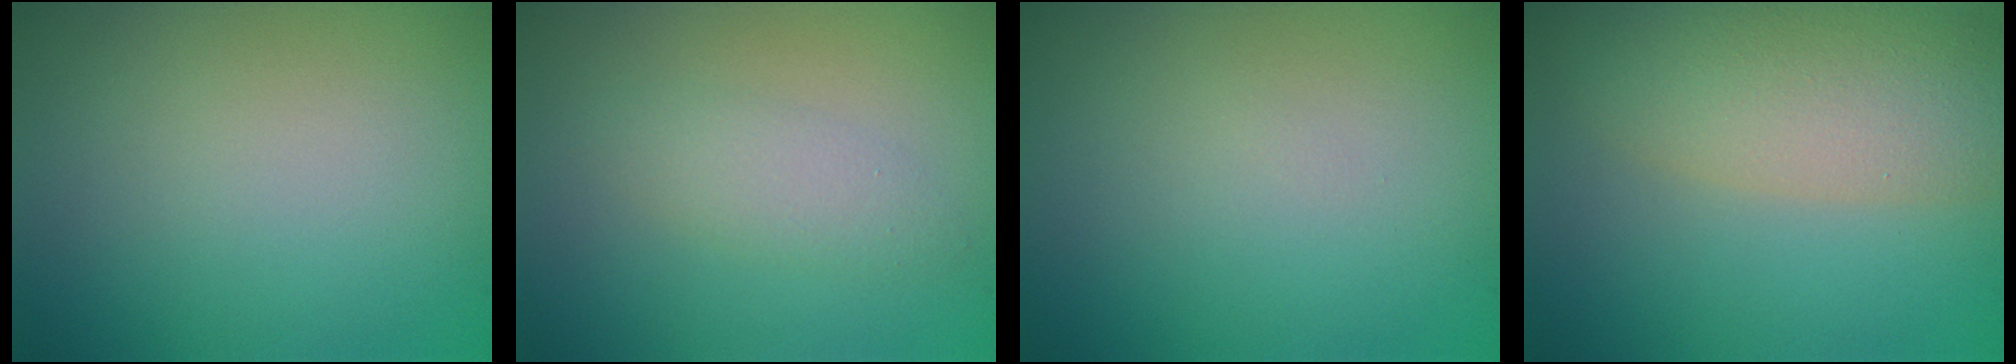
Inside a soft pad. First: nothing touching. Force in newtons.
{"total": 2.1, "press": 2.1, "slide": 0.1}
{"total": 0.0}
{"total": 7.0, "press": 7.0, "slide": 0.6}